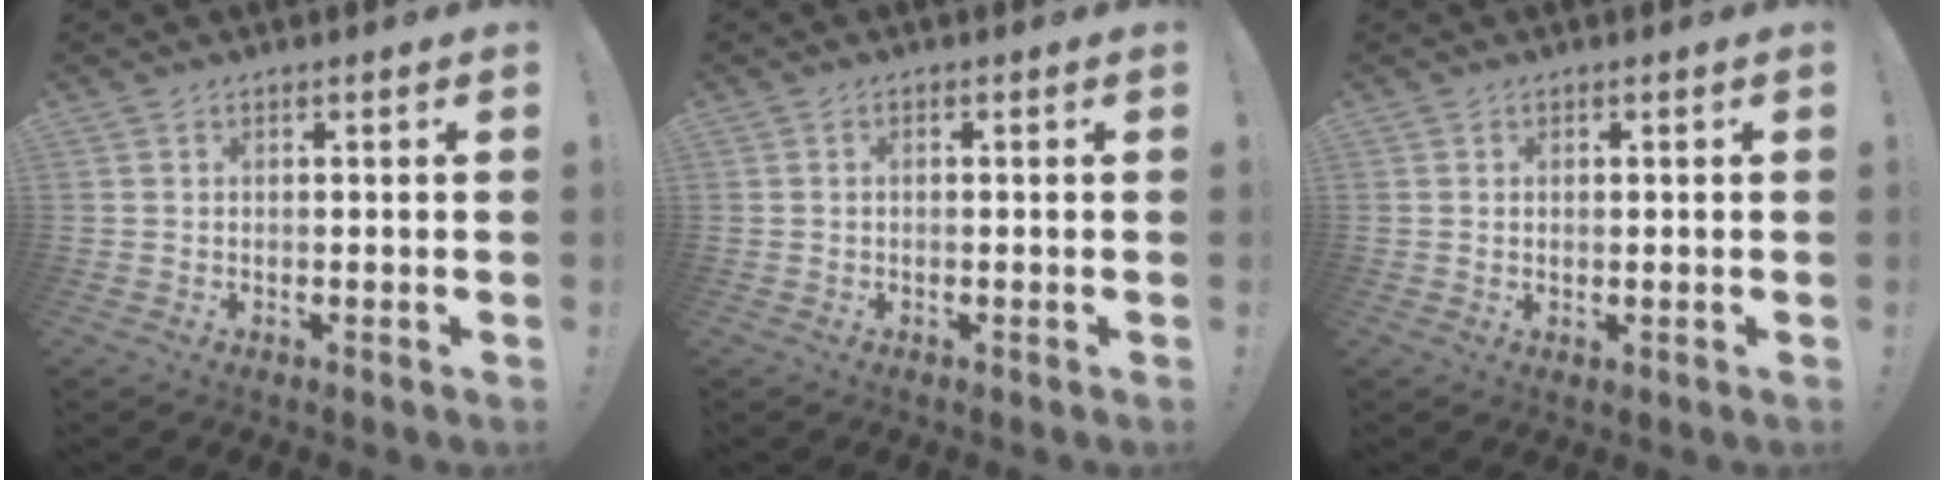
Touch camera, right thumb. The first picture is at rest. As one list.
[{"total": 0.6, "force": [-0.3, 0.2, 0.5], "torque": [-0.010, 0.001, -0.004]}, {"total": 0.8, "force": [0.5, 0.3, 0.5], "torque": [-0.008, 0.001, 0.009]}]